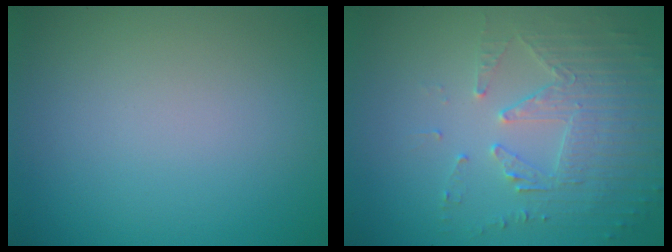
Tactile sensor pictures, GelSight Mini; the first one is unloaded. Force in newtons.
{"total": 4.6, "press": 3.6, "slide": 2.9}